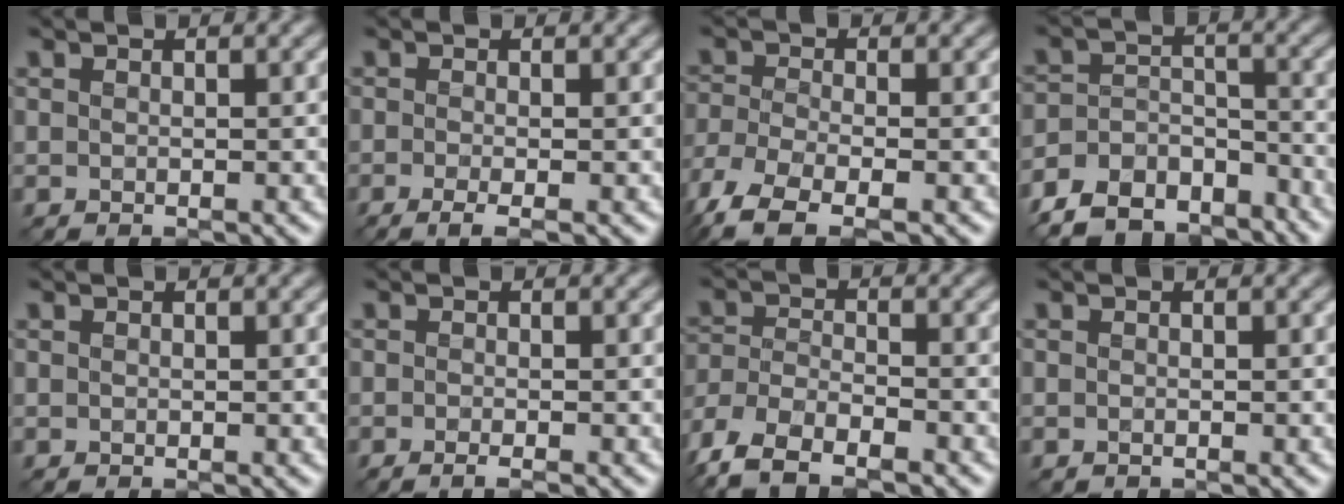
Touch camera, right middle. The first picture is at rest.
{"total": 2.3, "force": [-1.0, 0.6, 2.0], "torque": [-0.035, -0.009, -0.024]}
{"total": 6.0, "force": [-4.1, 2.0, 4.0], "torque": [-0.088, -0.016, -0.090]}
{"total": 10.3, "force": [-8.6, 4.9, 2.9], "torque": [-0.049, 0.000, -0.131]}
{"total": 0.0}
{"total": 1.3, "force": [-0.7, 0.3, 1.1], "torque": [-0.011, -0.005, -0.017]}
{"total": 7.2, "force": [-5.5, 2.7, 3.8], "torque": [-0.073, -0.012, -0.110]}
{"total": 0.0}